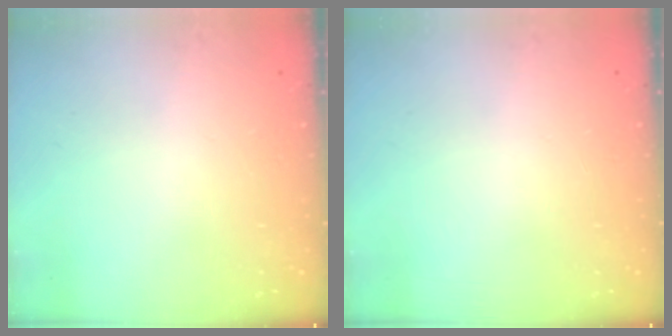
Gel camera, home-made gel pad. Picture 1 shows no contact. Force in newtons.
{"total": 0.0}